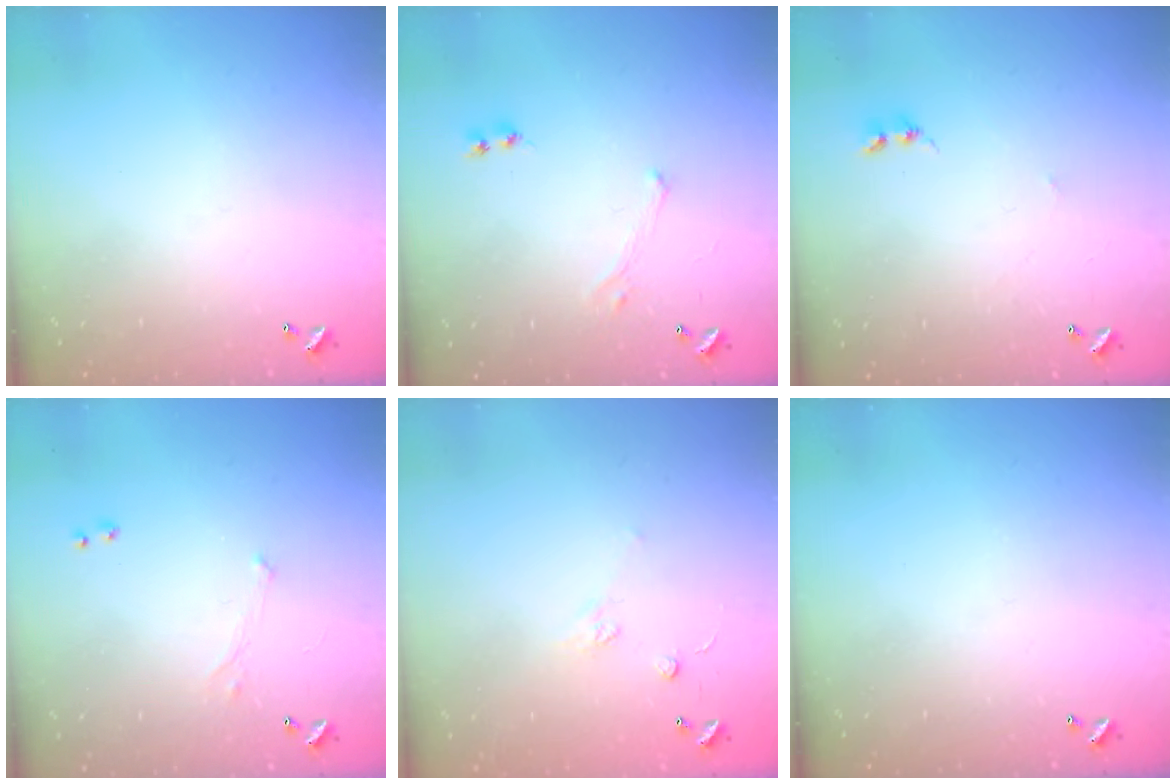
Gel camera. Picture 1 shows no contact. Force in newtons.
{"total": 0.0}
{"total": 2.8, "press": 2.7, "slide": 0.4}
{"total": 0.7, "press": 0.3, "slide": 0.6}
{"total": 2.5, "press": 2.3, "slide": 1.0}
{"total": 0.0}